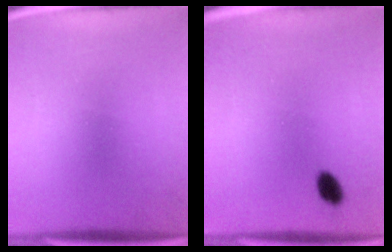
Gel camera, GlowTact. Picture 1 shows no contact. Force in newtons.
{"total": 2.9}